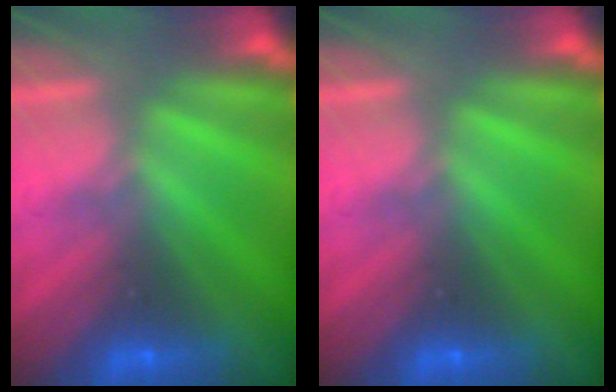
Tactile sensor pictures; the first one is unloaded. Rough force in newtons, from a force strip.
{"total": 0.0}